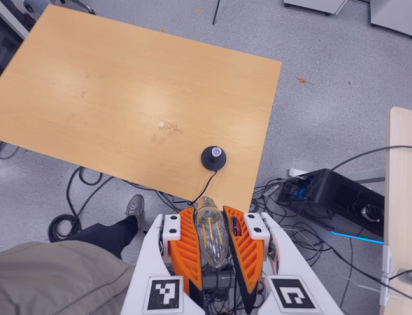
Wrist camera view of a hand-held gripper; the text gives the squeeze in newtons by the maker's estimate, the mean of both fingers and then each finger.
{"total": 22.8, "left": 24.7, "right": 21.0}